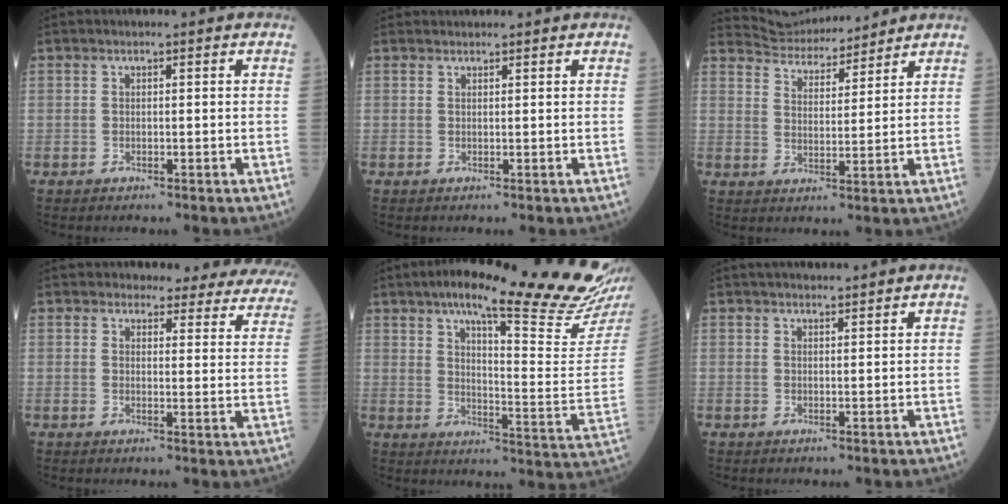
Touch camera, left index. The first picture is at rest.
{"total": 0.9, "force": [0.9, 0.2, -0.1], "torque": [-0.004, 0.013, 0.015]}
{"total": 7.7, "force": [7.6, 0.9, 0.5], "torque": [-0.020, 0.012, 0.130]}
{"total": 19.4, "force": [18.3, 5.1, 3.9], "torque": [-0.017, -0.070, 0.176]}
{"total": 23.2, "force": [18.0, 0.4, 14.7], "torque": [-0.209, -0.049, 0.229]}
{"total": 2.8, "force": [2.6, 0.1, 1.1], "torque": [-0.009, 0.014, 0.043]}